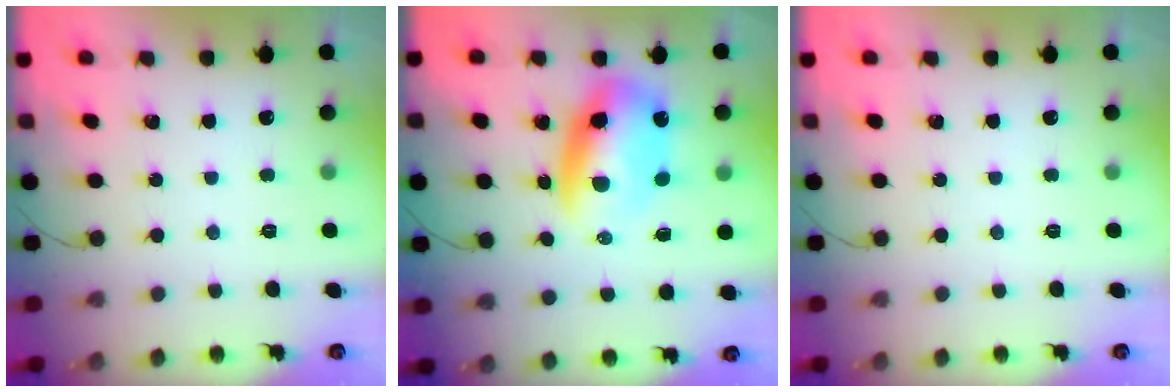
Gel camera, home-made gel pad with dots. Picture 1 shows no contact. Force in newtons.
{"total": 11.5, "press": 11.2, "slide": 2.7}
{"total": 0.0}